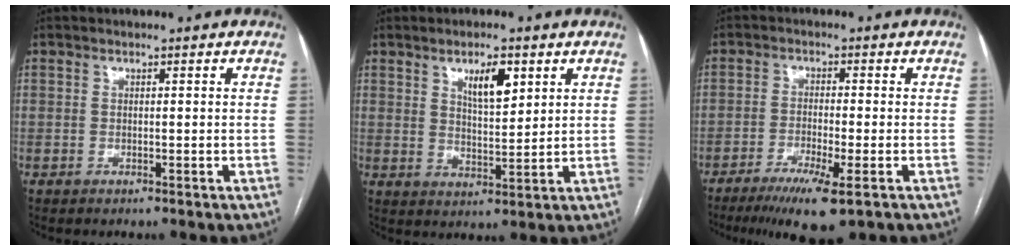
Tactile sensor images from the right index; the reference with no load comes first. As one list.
[{"total": 6.1, "force": [3.1, 1.9, 4.9], "torque": [-0.084, -0.002, 0.055]}, {"total": 8.2, "force": [-4.9, 0.7, 6.6], "torque": [-0.113, -0.021, -0.081]}]